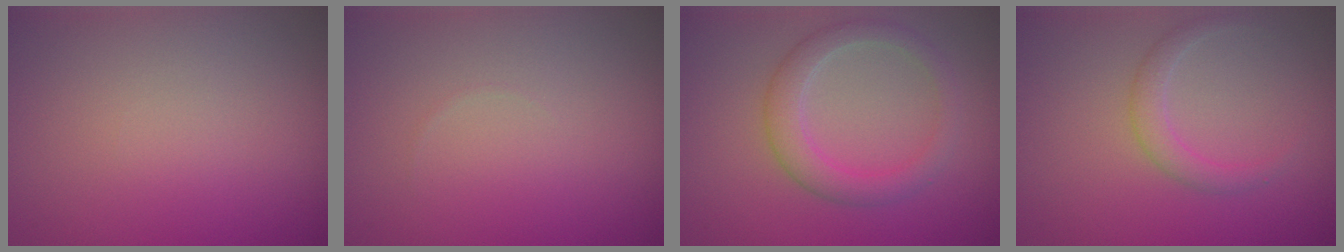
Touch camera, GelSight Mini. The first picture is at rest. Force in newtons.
{"total": 0.0}
{"total": 2.8, "press": 2.8, "slide": 0.2}
{"total": 1.7, "press": 1.7, "slide": 0.1}